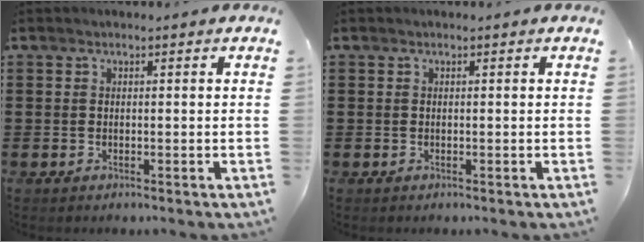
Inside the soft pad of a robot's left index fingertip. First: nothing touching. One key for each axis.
{"total": 0.0}